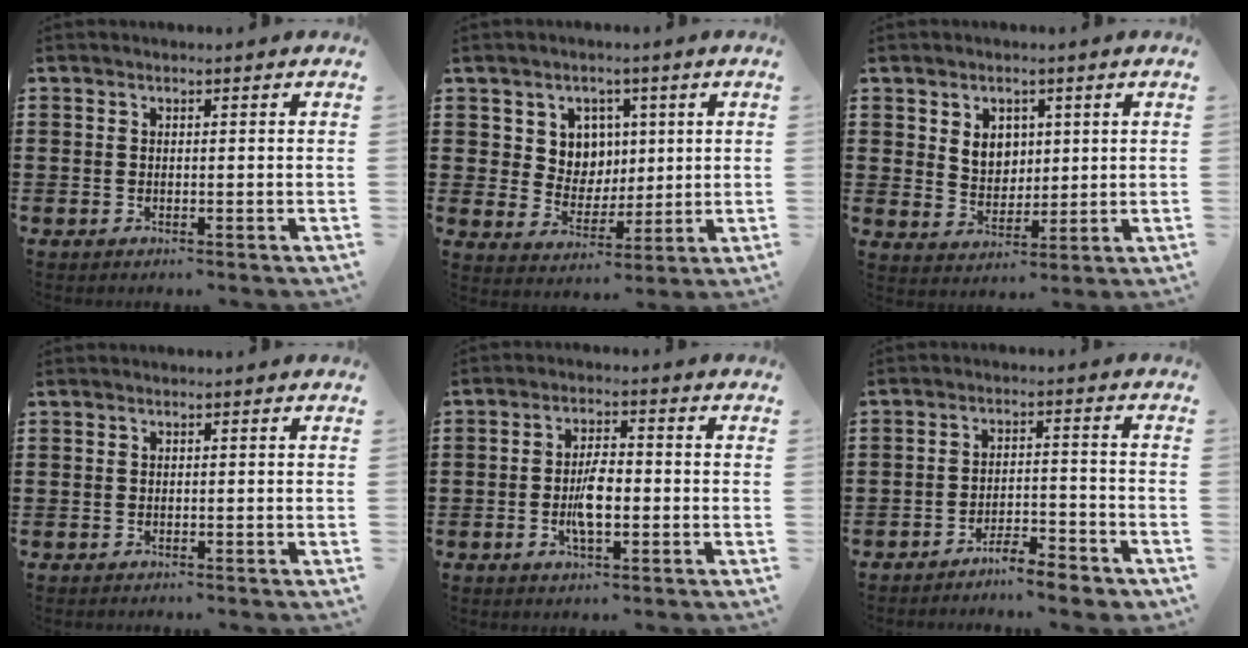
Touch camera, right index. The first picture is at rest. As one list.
[{"total": 6.0, "force": [2.4, 5.4, 1.3], "torque": [-0.049, 0.006, 0.042]}, {"total": 4.6, "force": [1.7, 3.8, 2.0], "torque": [-0.048, 0.009, 0.029]}, {"total": 0.0}, {"total": 5.7, "force": [-1.2, 2.2, 5.2], "torque": [-0.109, -0.001, -0.027]}, {"total": 4.6, "force": [-4.4, 0.2, 1.3], "torque": [-0.022, 0.004, -0.088]}]